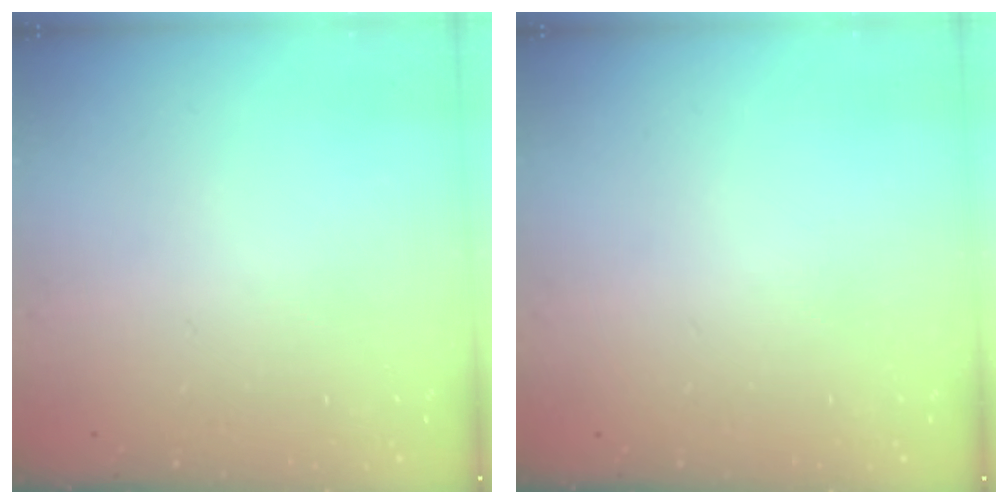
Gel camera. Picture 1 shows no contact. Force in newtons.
{"total": 0.0}